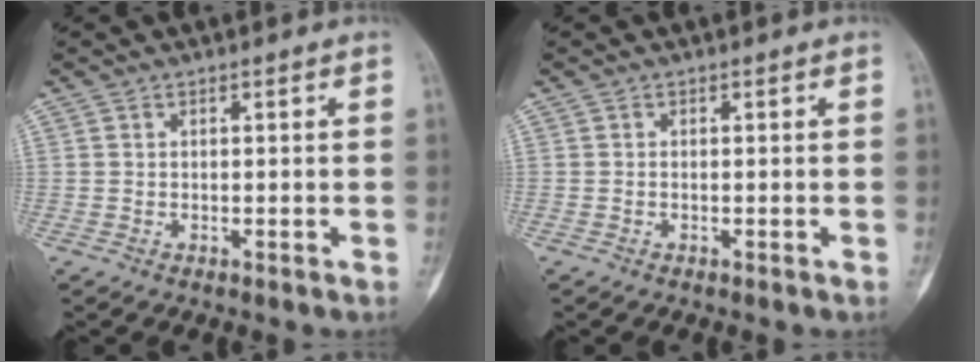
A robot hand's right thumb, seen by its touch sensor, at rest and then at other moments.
{"total": 0.0}